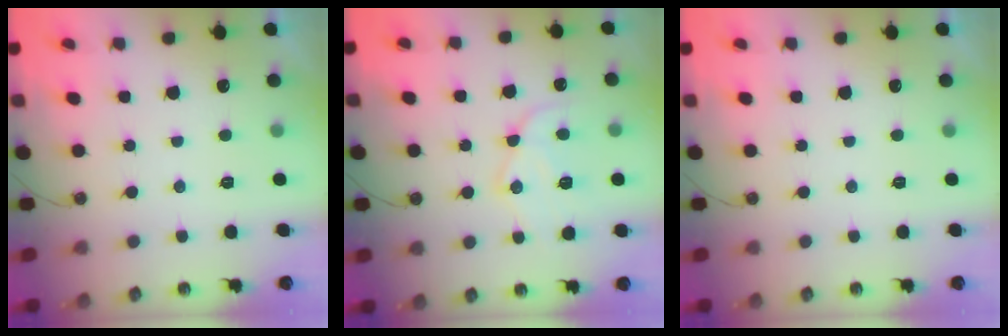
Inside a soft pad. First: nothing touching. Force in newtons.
{"total": 12.8, "press": 12.8, "slide": 1.0}
{"total": 0.0}